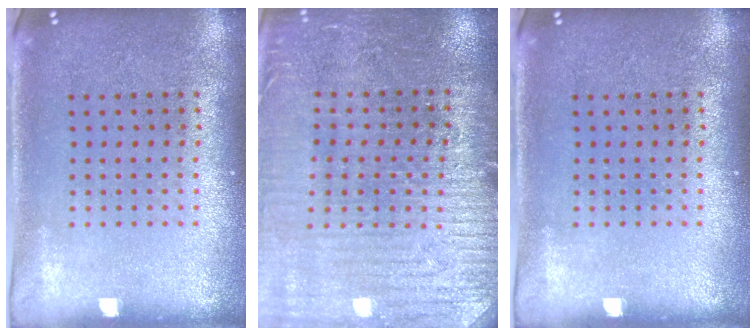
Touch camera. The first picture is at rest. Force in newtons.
{"total": 3.1, "press": 3.1, "slide": 0.4}
{"total": 0.0}